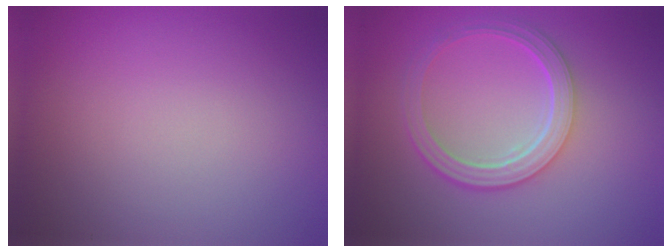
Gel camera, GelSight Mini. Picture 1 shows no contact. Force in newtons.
{"total": 4.8, "press": 3.6, "slide": 3.2}